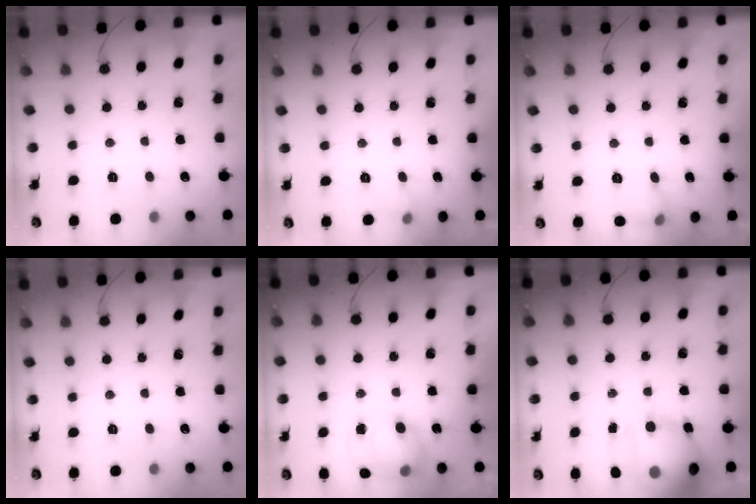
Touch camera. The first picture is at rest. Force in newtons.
{"total": 3.2, "press": 3.0, "slide": 1.2}
{"total": 7.5, "press": 7.3, "slide": 1.8}
{"total": 0.0}
{"total": 8.0, "press": 8.0, "slide": 0.5}
{"total": 15.9, "press": 15.5, "slide": 3.9}